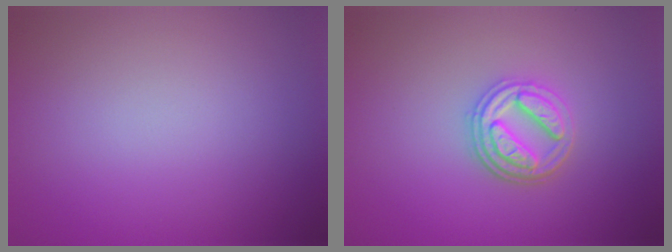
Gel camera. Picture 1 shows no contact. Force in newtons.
{"total": 3.5, "press": 3.0, "slide": 1.8}